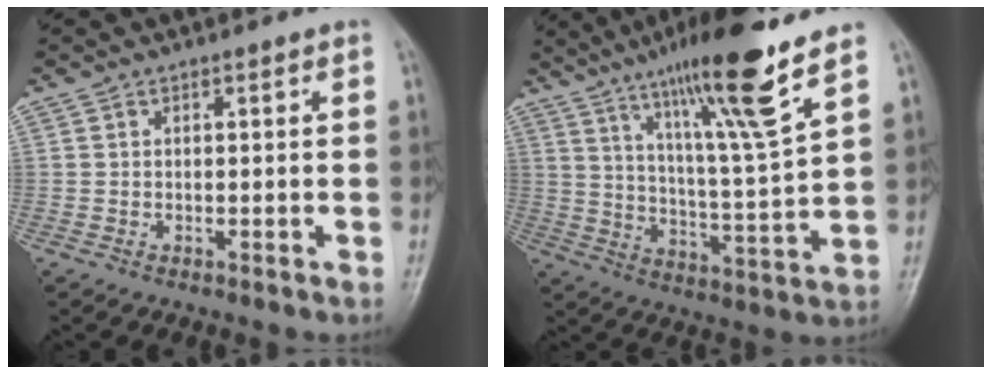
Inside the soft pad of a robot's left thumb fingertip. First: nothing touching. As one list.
[{"total": 17.1, "force": [11.1, 0.8, 13.0], "torque": [-0.212, -0.057, 0.187]}]